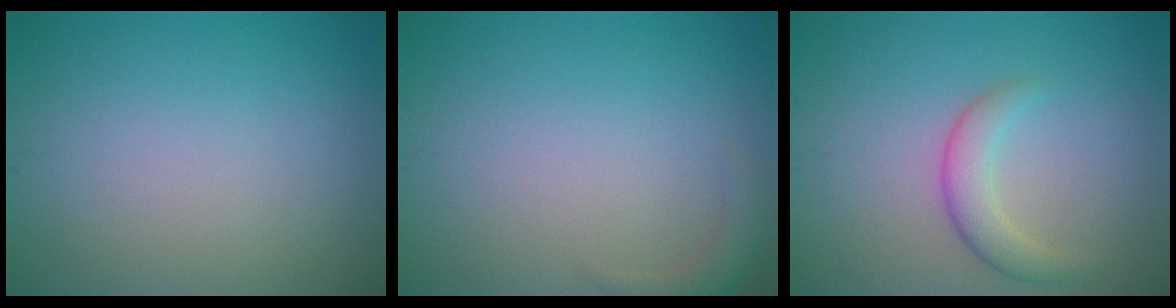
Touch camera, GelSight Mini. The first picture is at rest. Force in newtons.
{"total": 1.6, "press": 1.6, "slide": 0.3}
{"total": 2.6, "press": 2.6, "slide": 0.1}